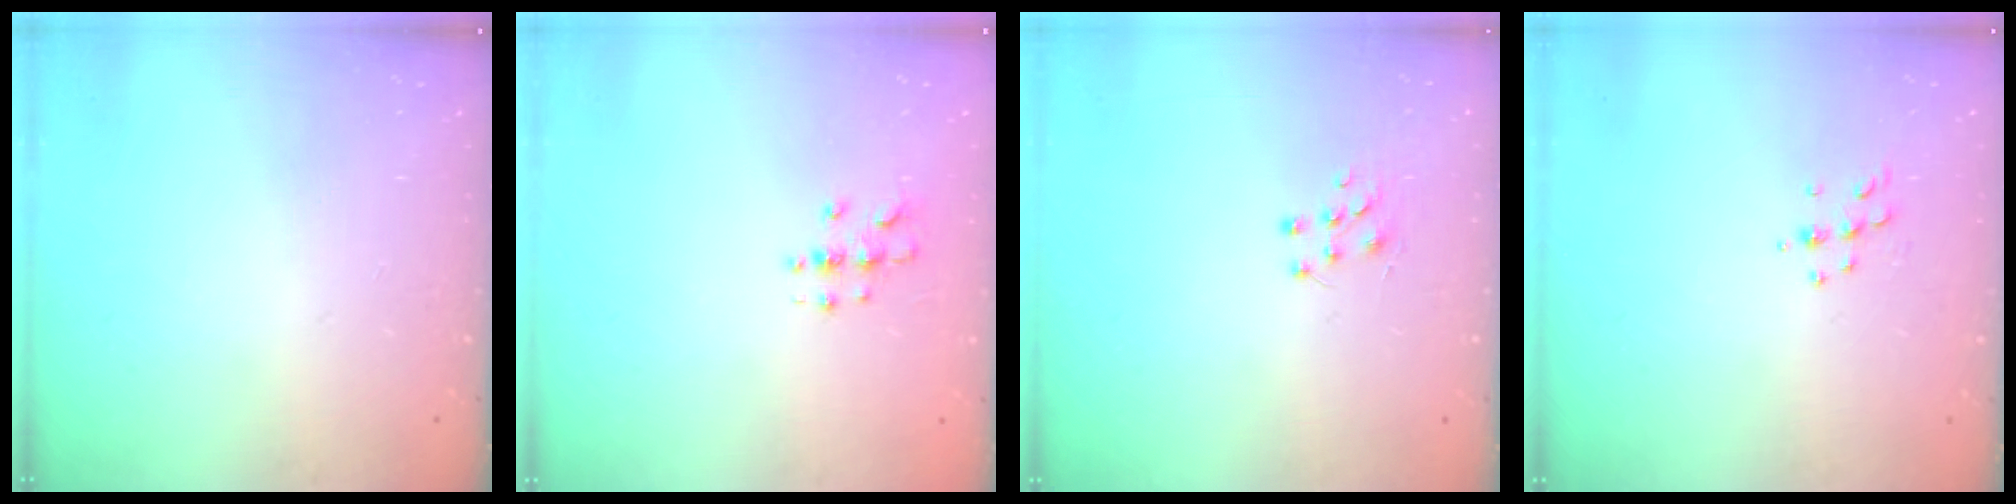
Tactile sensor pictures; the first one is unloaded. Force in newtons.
{"total": 2.7, "press": 2.7, "slide": 0.3}
{"total": 5.5, "press": 5.5, "slide": 0.6}
{"total": 4.7, "press": 4.6, "slide": 0.8}